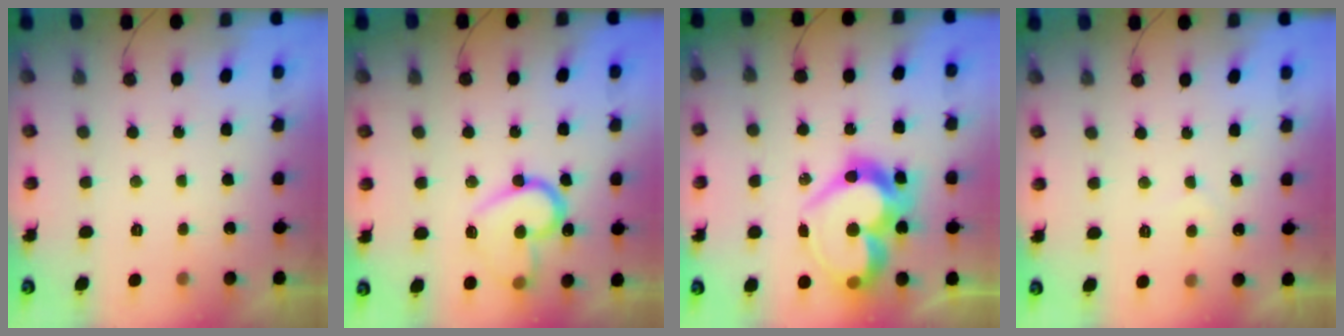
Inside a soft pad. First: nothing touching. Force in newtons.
{"total": 15.4, "press": 15.3, "slide": 1.6}
{"total": 21.6, "press": 21.5, "slide": 2.4}
{"total": 3.5, "press": 3.5, "slide": 0.2}